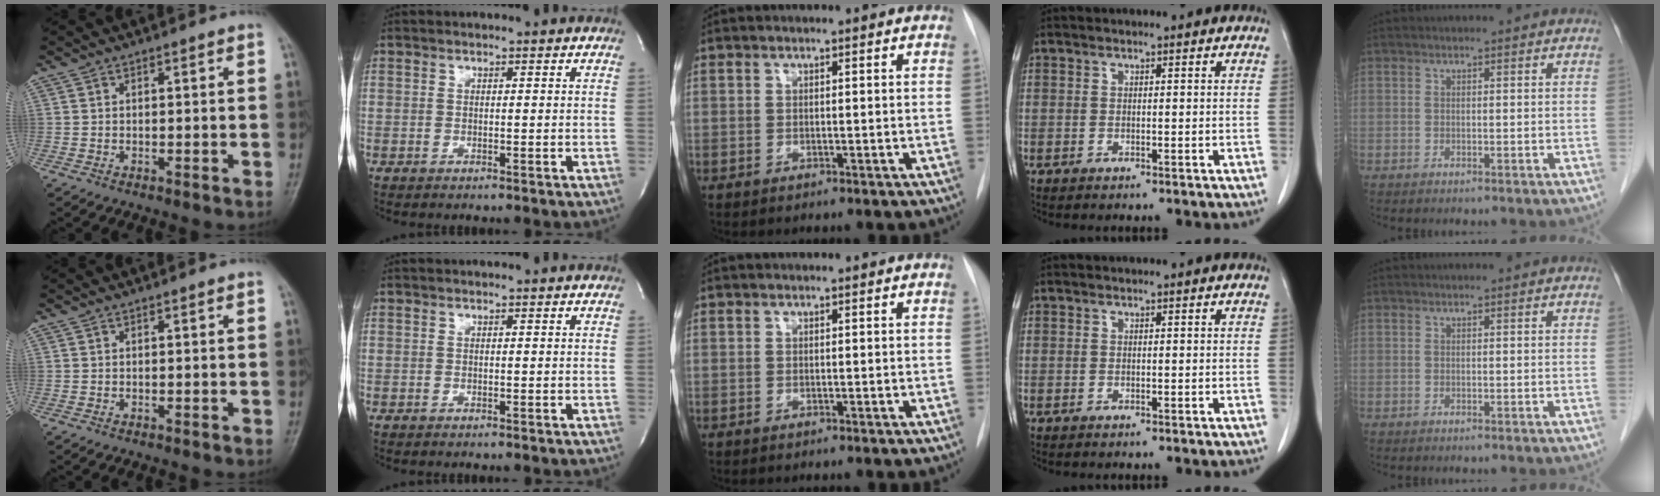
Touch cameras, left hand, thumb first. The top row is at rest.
{}